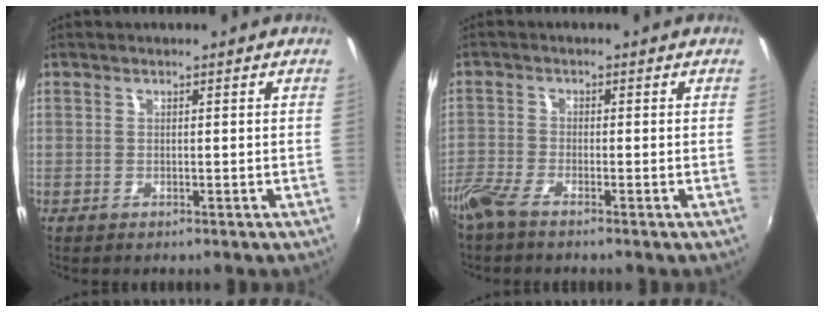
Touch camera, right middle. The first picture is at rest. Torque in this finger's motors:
{"motor_torque": [1.07, -1.07, 0.60, 0.14]}